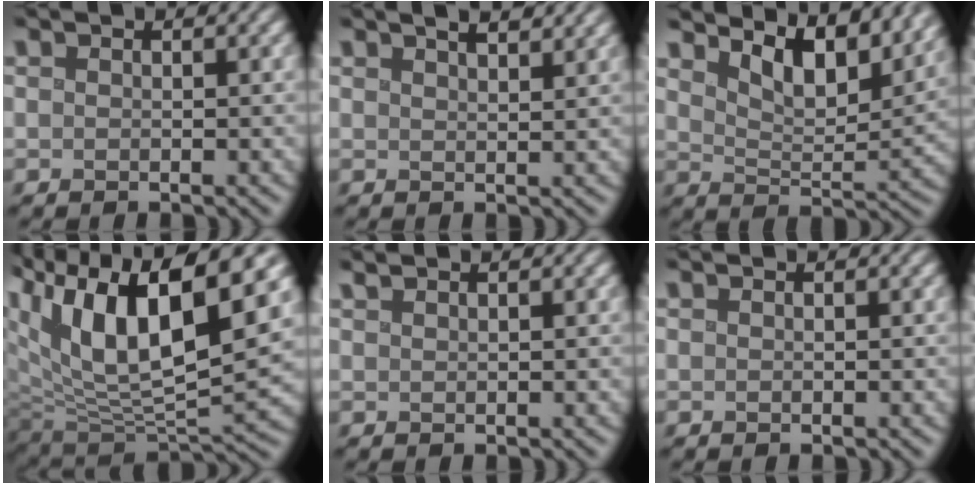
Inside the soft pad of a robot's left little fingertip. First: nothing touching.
{"total": 3.9, "force": [2.9, 1.3, 2.2], "torque": [-0.010, 0.020, 0.017]}
{"total": 6.2, "force": [4.6, 2.3, 3.6], "torque": [-0.065, -0.009, 0.072]}
{"total": 13.4, "force": [5.3, 6.3, 10.6], "torque": [-0.196, 0.005, 0.096]}
{"total": 0.6, "force": [0.6, -0.1, 0.0], "torque": [-0.002, 0.000, 0.012]}
{"total": 0.0}